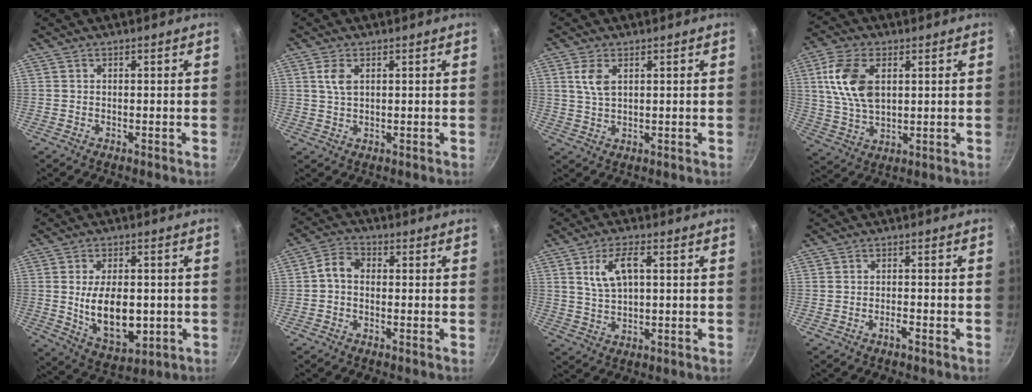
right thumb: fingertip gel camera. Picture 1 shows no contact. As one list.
[{"total": 3.3, "force": [1.1, 1.8, 2.5], "torque": [-0.047, -0.002, 0.021]}, {"total": 4.3, "force": [1.5, 2.3, 3.2], "torque": [-0.062, -0.005, 0.032]}, {"total": 12.0, "force": [3.1, 7.1, 9.2], "torque": [-0.165, -0.006, 0.060]}, {"total": 13.6, "force": [-1.1, 8.1, 10.9], "torque": [-0.156, -0.011, -0.001]}, {"total": 4.2, "force": [-0.5, 3.1, 2.8], "torque": [-0.053, 0.019, -0.025]}, {"total": 7.3, "force": [1.9, 3.4, 6.1], "torque": [-0.110, 0.010, 0.041]}, {"total": 1.6, "force": [-1.1, 0.4, 1.0], "torque": [-0.016, 0.013, -0.021]}]